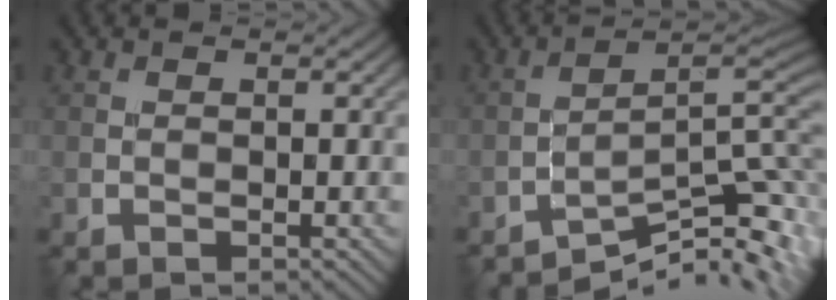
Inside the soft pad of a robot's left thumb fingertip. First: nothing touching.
{"total": 11.1, "force": [-7.4, 2.4, 8.0], "torque": [-0.125, -0.005, -0.113]}